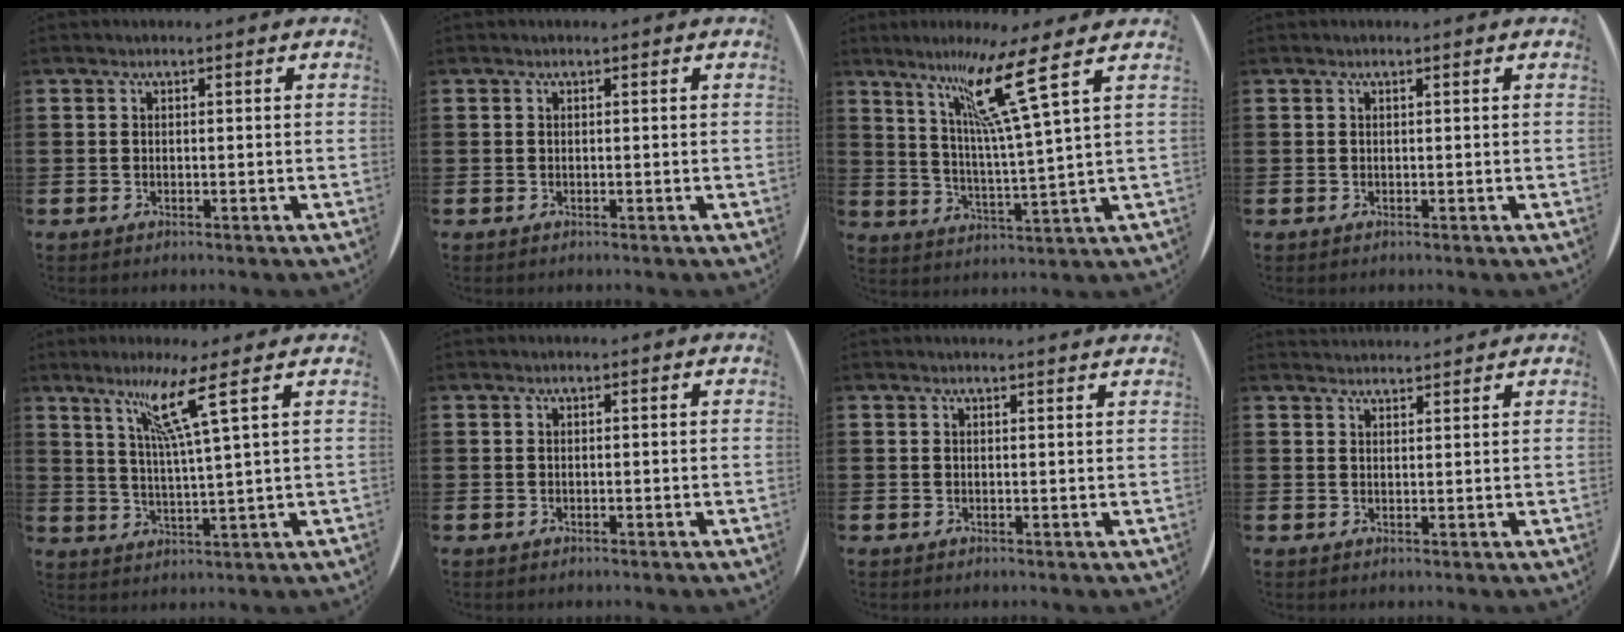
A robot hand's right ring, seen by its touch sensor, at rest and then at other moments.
{"total": 0.0}
{"total": 11.1, "force": [6.6, -0.6, 8.9], "torque": [-0.183, -0.016, 0.103]}
{"total": 0.0}
{"total": 8.1, "force": [4.9, -0.9, 6.3], "torque": [-0.138, -0.003, 0.079]}
{"total": 0.0}
{"total": 0.8, "force": [0.8, -0.2, 0.0], "torque": [0.002, 0.000, 0.015]}
{"total": 1.8, "force": [1.8, -0.1, -0.4], "torque": [0.004, -0.002, 0.034]}